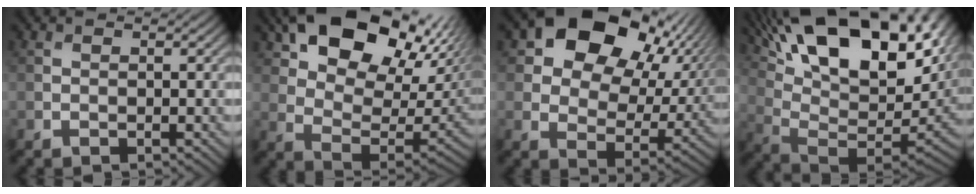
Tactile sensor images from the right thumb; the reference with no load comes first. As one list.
[{"total": 18.9, "force": [10.5, 9.8, 12.2], "torque": [-0.223, 0.004, 0.172]}, {"total": 16.4, "force": [7.5, 10.7, 9.9], "torque": [-0.145, 0.012, 0.121]}, {"total": 21.0, "force": [10.6, 8.6, 16.0], "torque": [-0.278, 0.037, 0.176]}]